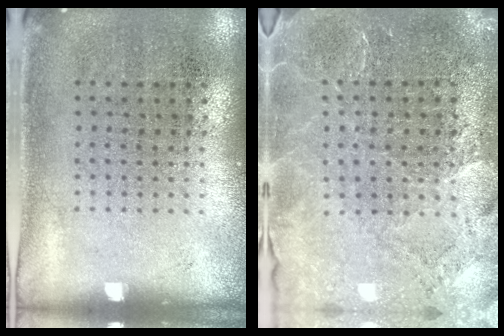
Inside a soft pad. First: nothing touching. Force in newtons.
{"total": 3.6, "press": 3.4, "slide": 1.1}